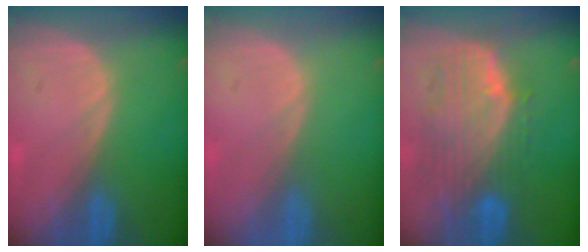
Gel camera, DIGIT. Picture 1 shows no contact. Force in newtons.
{"total": 0.0}
{"total": 10.0, "press": 8.9, "slide": 4.6}